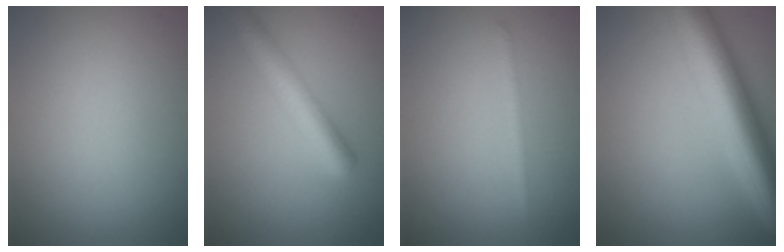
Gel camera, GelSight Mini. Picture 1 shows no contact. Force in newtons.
{"total": 5.2, "press": 5.2, "slide": 0.1}
{"total": 1.3, "press": 1.3, "slide": 0.0}
{"total": 10.3, "press": 10.3, "slide": 0.4}